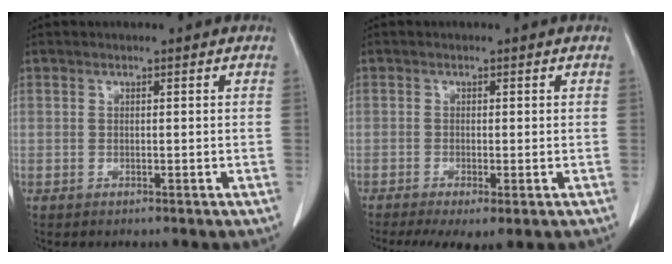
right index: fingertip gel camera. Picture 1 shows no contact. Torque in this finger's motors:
{"motor_torque": [0.89, -0.85, 0.36, 0.13]}